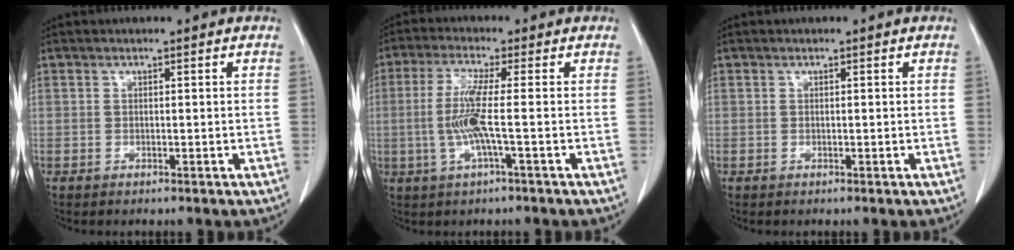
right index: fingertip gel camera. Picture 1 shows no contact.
{"total": 6.6, "force": [-0.8, -0.1, 6.5], "torque": [-0.144, 0.000, -0.019]}
{"total": 0.0}